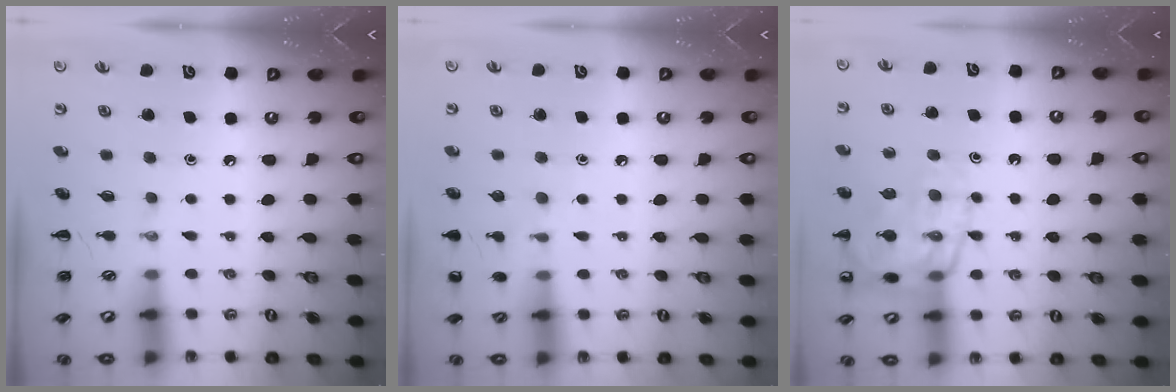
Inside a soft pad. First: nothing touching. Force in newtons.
{"total": 6.4, "press": 6.1, "slide": 1.7}
{"total": 16.1, "press": 16.0, "slide": 1.9}